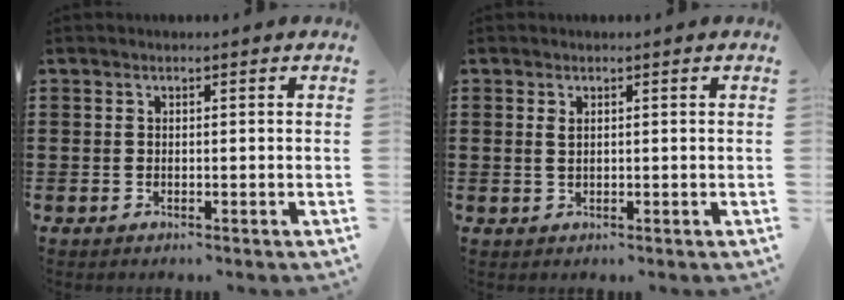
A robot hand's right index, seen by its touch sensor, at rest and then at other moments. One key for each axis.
{"total": 1.0, "fx": 0.4, "fy": 0.5, "fz": 0.8, "tx": -0.018, "ty": 0.003, "tz": 0.007}